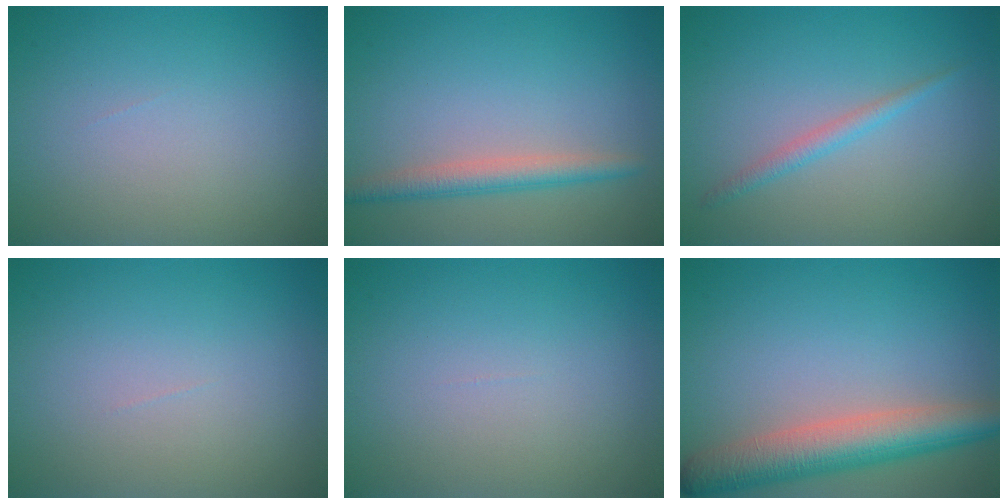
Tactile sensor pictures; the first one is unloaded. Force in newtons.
{"total": 2.7, "press": 2.7, "slide": 0.2}
{"total": 1.5, "press": 1.4, "slide": 0.1}
{"total": 0.0}
{"total": 0.0}
{"total": 6.4, "press": 6.4, "slide": 0.3}